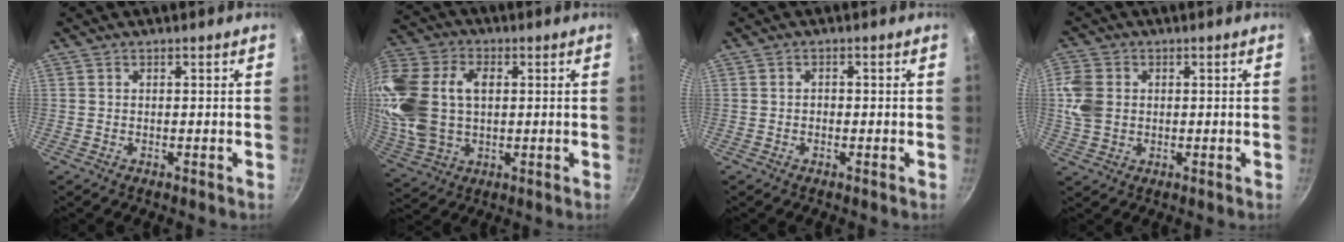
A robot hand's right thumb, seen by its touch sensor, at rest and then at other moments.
{"total": 23.1, "force": [2.7, 15.4, 17.1], "torque": [-0.417, 0.021, 0.061]}
{"total": 0.8, "force": [-0.2, 0.7, 0.4], "torque": [0.000, 0.003, -0.007]}
{"total": 7.1, "force": [0.6, 5.5, 4.4], "torque": [-0.096, 0.005, 0.013]}